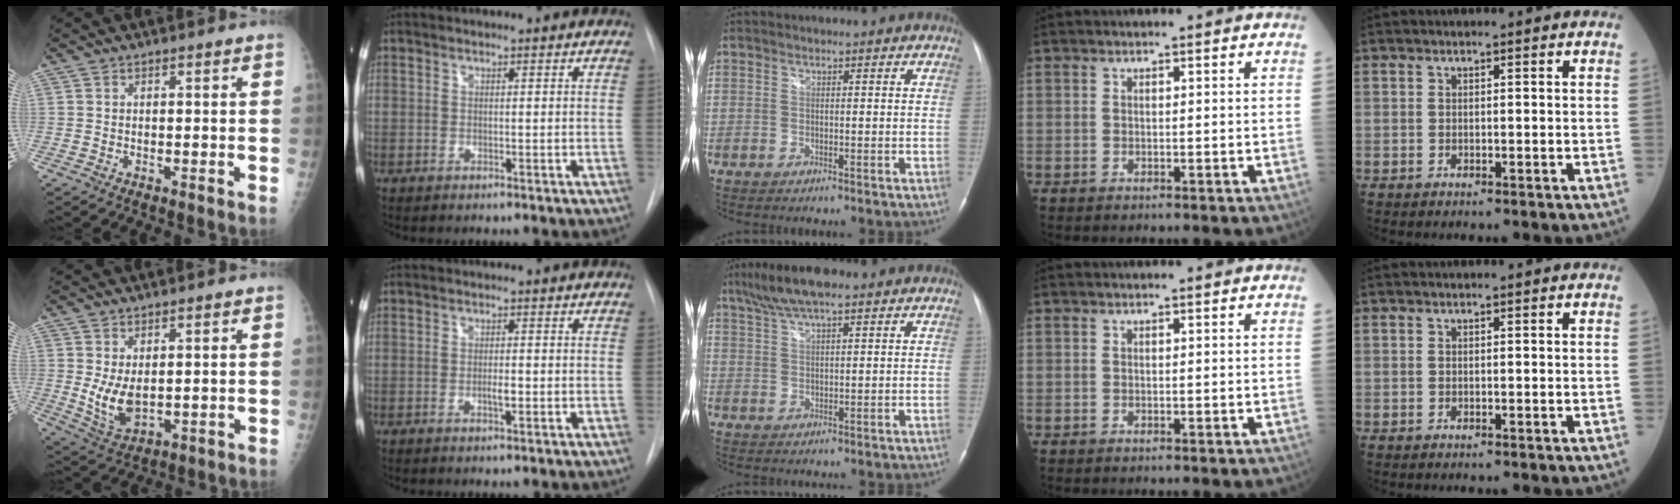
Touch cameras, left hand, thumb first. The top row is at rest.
{"thumb": {"total": 6.8, "force": [0.8, 3.9, 5.5], "torque": [-0.094, -0.021, 0.030]}, "index": {"total": 1.4, "force": [-0.7, 0.3, 1.2], "torque": [-0.023, -0.006, -0.012]}, "middle": {"total": 7.5, "force": [5.4, 1.2, 5.1], "torque": [-0.100, 0.020, 0.094]}}